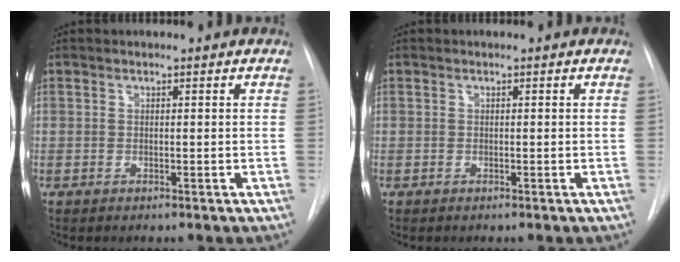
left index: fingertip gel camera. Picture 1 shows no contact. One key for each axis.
{"total": 0.0}